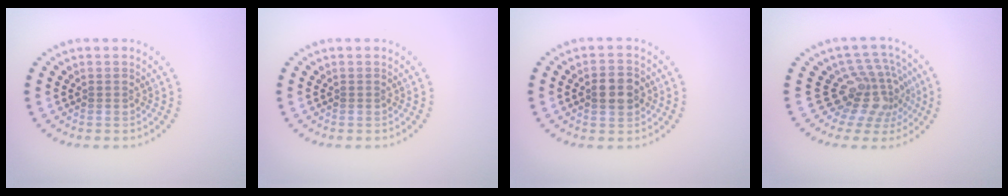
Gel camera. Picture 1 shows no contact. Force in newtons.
{"total": 0.0}
{"total": 3.3, "press": 3.2, "slide": 0.2}
{"total": 4.7, "press": 3.2, "slide": 3.4}